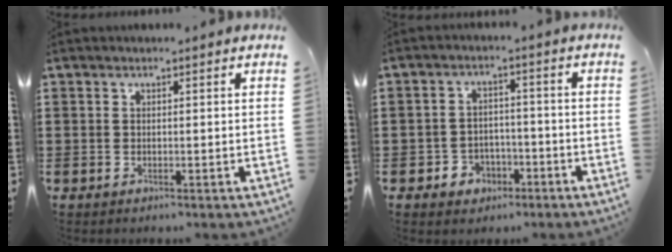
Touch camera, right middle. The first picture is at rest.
{"total": 3.6, "force": [-2.5, 2.5, 0.7], "torque": [-0.021, 0.008, -0.053]}